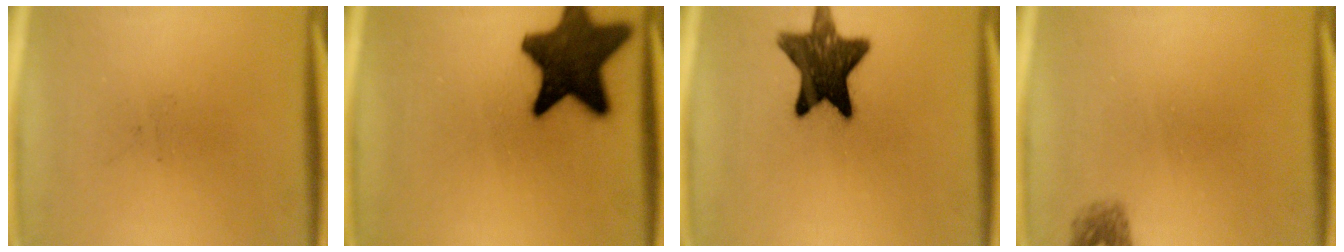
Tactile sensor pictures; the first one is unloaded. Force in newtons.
{"total": 15.6}
{"total": 13.3}
{"total": 1.6}